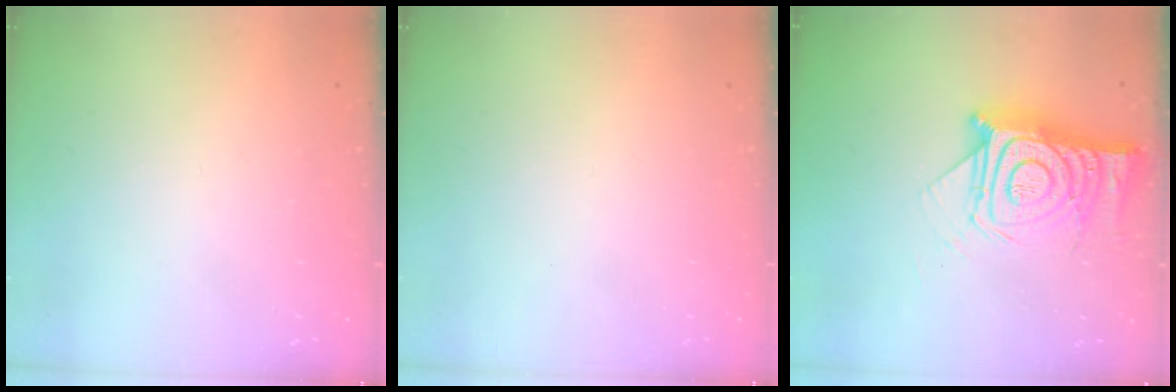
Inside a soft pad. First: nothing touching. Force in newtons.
{"total": 1.5, "press": 1.5, "slide": 0.1}
{"total": 18.4, "press": 18.4, "slide": 1.5}